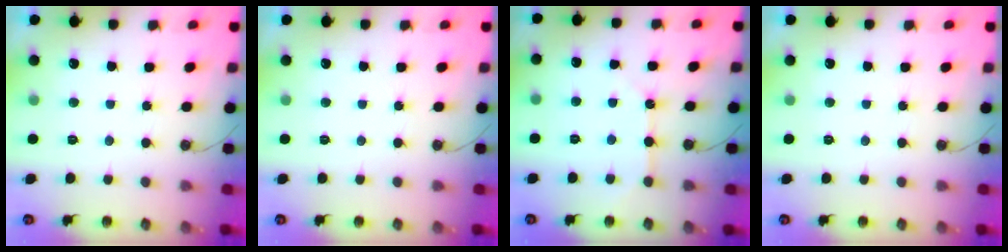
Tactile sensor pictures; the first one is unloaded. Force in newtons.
{"total": 0.0}
{"total": 5.6, "press": 5.6, "slide": 0.5}
{"total": 0.0}